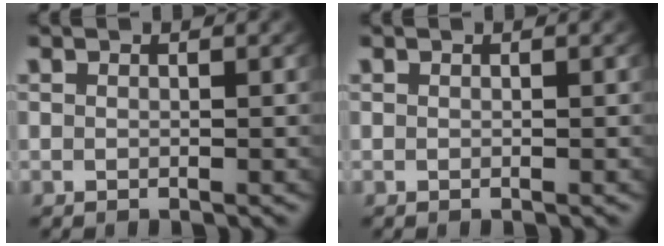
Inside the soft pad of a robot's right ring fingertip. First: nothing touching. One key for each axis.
{"total": 0.0}